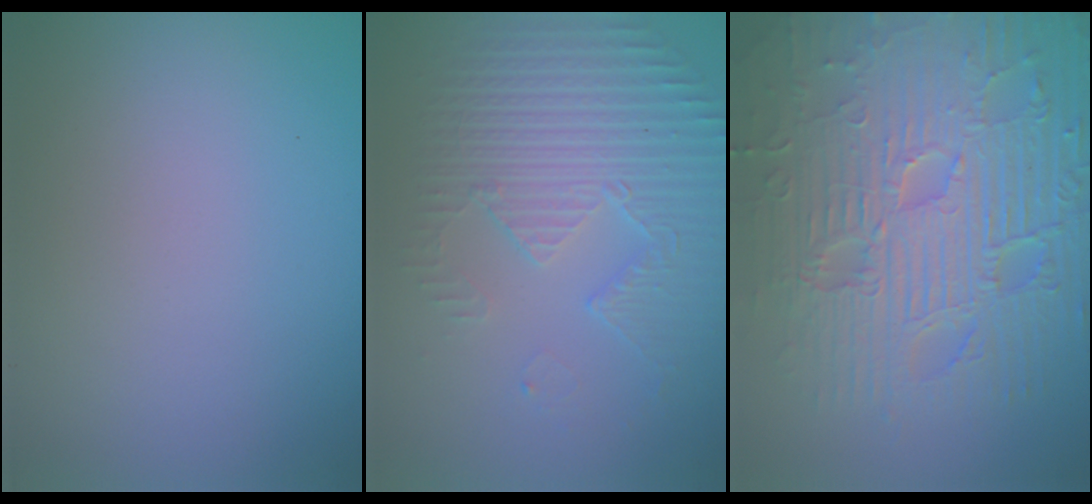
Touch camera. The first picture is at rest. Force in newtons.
{"total": 5.4, "press": 3.7, "slide": 3.9}
{"total": 12.5, "press": 7.9, "slide": 9.7}